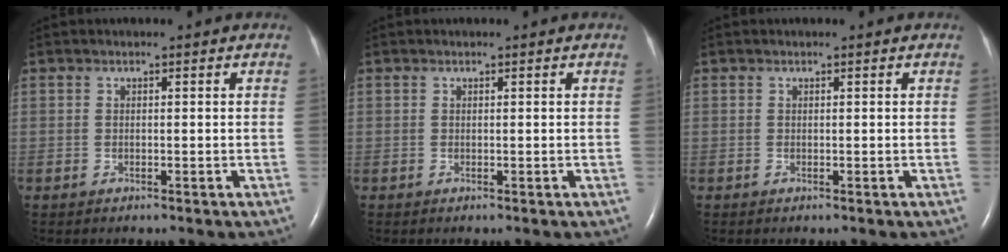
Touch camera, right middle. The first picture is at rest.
{"total": 0.0}
{"total": 0.0}